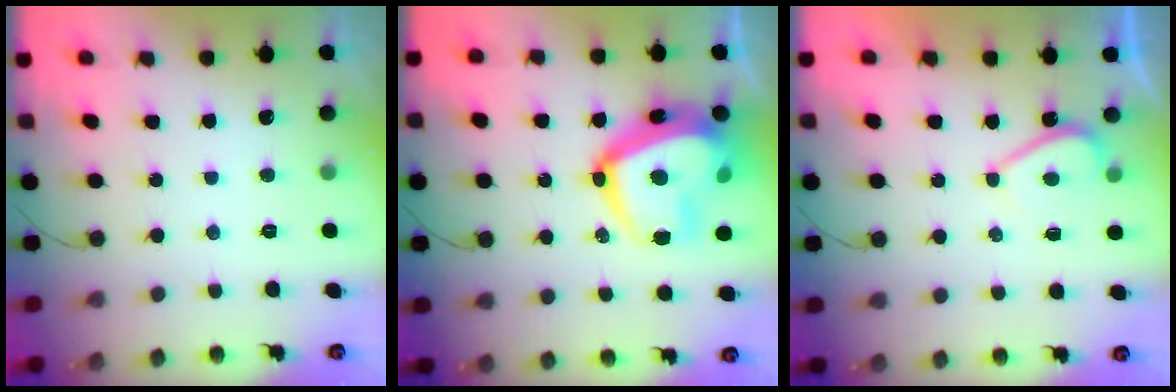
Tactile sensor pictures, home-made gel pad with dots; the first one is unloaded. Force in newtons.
{"total": 23.4, "press": 23.3, "slide": 2.0}
{"total": 4.1, "press": 4.0, "slide": 0.7}